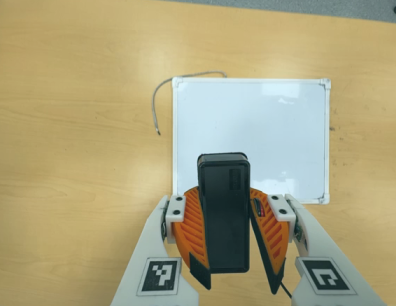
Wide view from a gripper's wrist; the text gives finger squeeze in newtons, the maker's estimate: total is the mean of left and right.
{"total": 10.0, "left": 10.0, "right": 10.0}